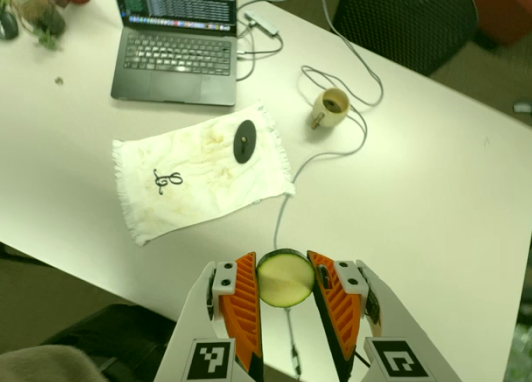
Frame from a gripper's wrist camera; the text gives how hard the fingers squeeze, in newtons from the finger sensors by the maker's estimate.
{"total": 10.4, "left": 10.4, "right": 10.4}